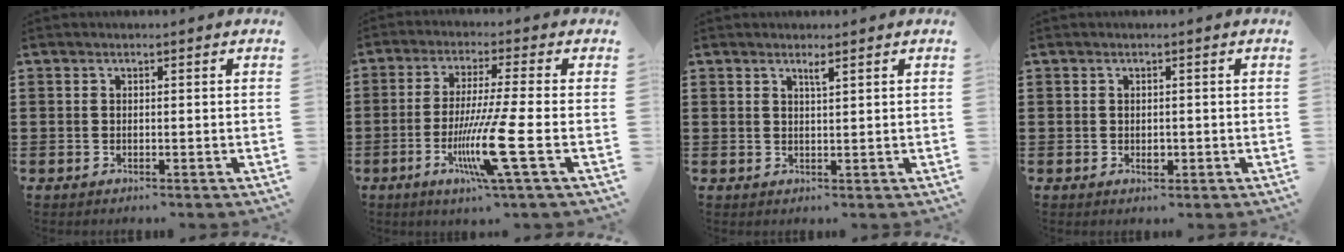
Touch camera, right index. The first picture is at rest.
{"total": 11.3, "force": [-3.4, -0.3, 10.7], "torque": [-0.212, -0.025, -0.067]}
{"total": 1.3, "force": [1.0, 0.0, 0.9], "torque": [-0.019, -0.002, 0.018]}
{"total": 1.2, "force": [-0.2, 0.8, 0.9], "torque": [-0.017, 0.002, -0.004]}